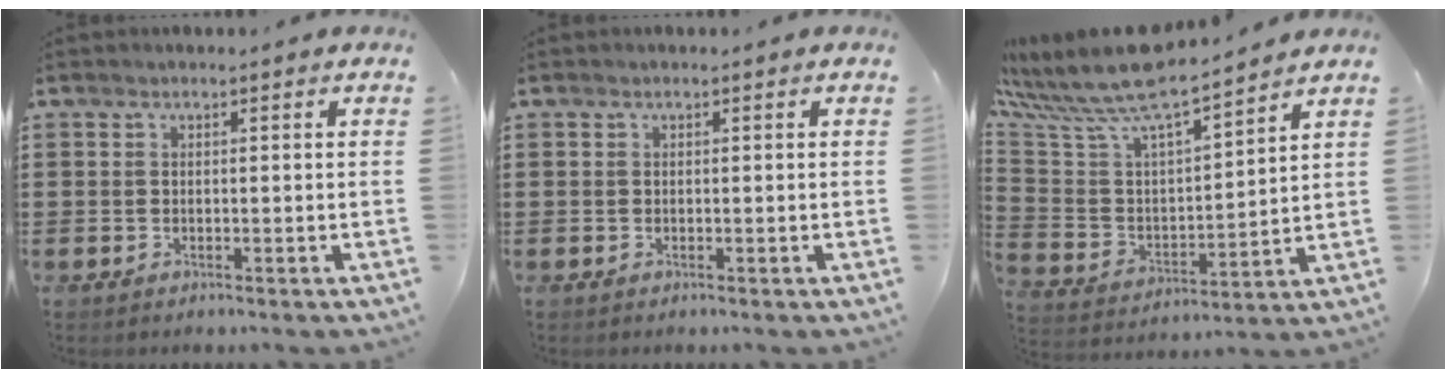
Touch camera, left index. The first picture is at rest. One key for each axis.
{"total": 0.0}
{"total": 8.9, "fx": 8.3, "fy": 0.6, "fz": 3.3, "tx": -0.105, "ty": -0.064, "tz": 0.138}